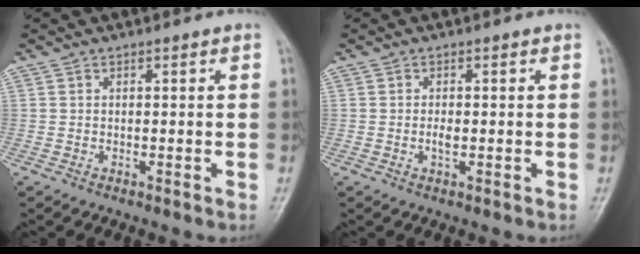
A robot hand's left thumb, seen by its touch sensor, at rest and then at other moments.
{"total": 1.5, "force": [-0.2, 0.8, 1.3], "torque": [-0.024, -0.001, -0.004]}